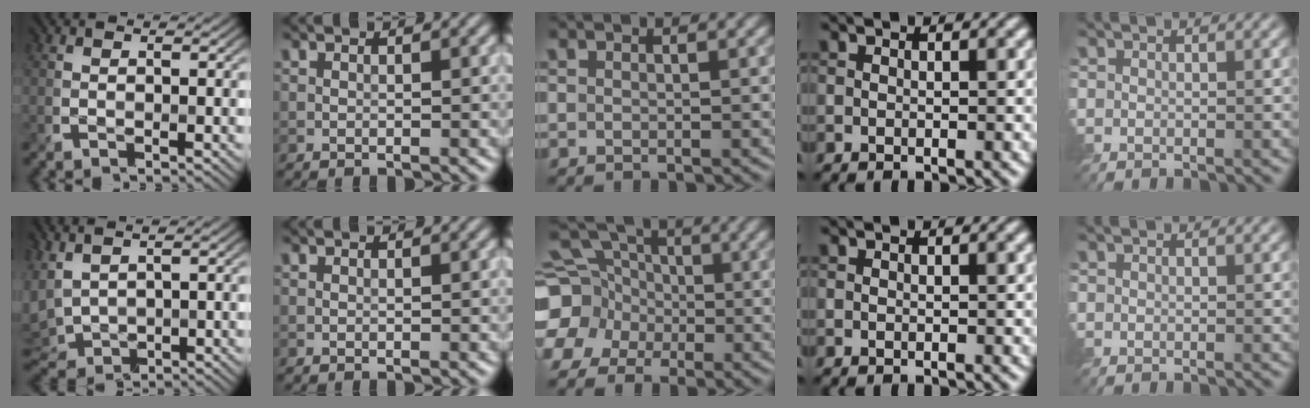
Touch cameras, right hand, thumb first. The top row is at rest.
{"thumb": {"total": 5.1, "force": [1.3, 2.9, 4.0], "torque": [-0.125, 0.003, 0.025]}, "middle": {"total": 10.9, "force": [-2.8, 9.8, 3.9], "torque": [-0.111, -0.001, -0.070]}}